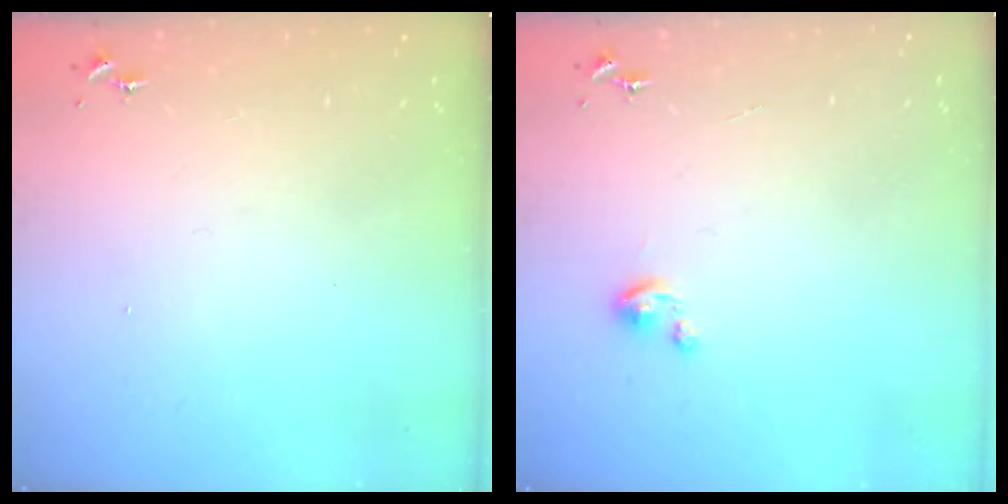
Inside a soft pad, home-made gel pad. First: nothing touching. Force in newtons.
{"total": 2.3, "press": 2.2, "slide": 0.2}